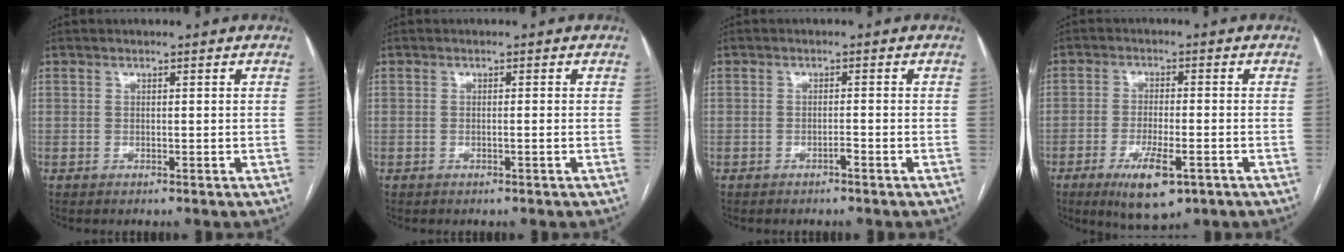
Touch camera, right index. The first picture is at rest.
{"total": 0.5, "force": [-0.1, -0.1, 0.5], "torque": [-0.009, 0.001, -0.002]}
{"total": 0.9, "force": [-0.7, 0.1, 0.6], "torque": [-0.013, 0.001, -0.012]}
{"total": 8.4, "force": [-4.2, 2.1, 6.9], "torque": [-0.124, -0.016, -0.063]}